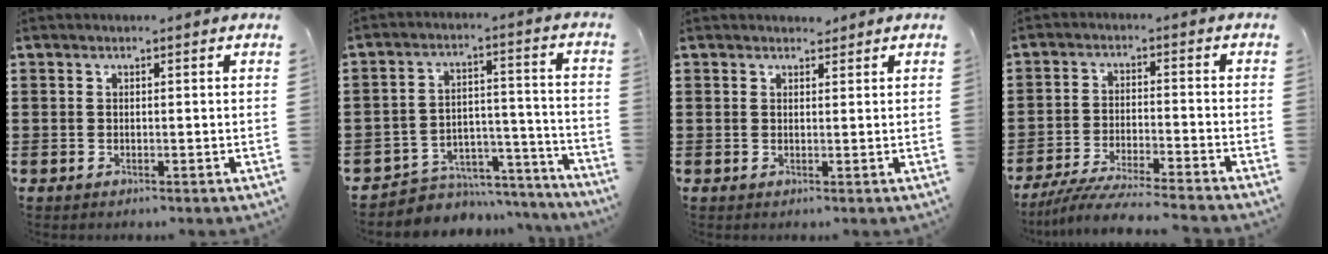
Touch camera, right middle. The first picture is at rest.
{"total": 5.1, "force": [-4.5, 2.2, 0.3], "torque": [-0.011, 0.016, -0.094]}
{"total": 1.4, "force": [1.3, 0.5, -0.1], "torque": [0.006, -0.001, 0.023]}
{"total": 5.9, "force": [-5.5, -0.1, 2.0], "torque": [-0.050, -0.019, -0.111]}